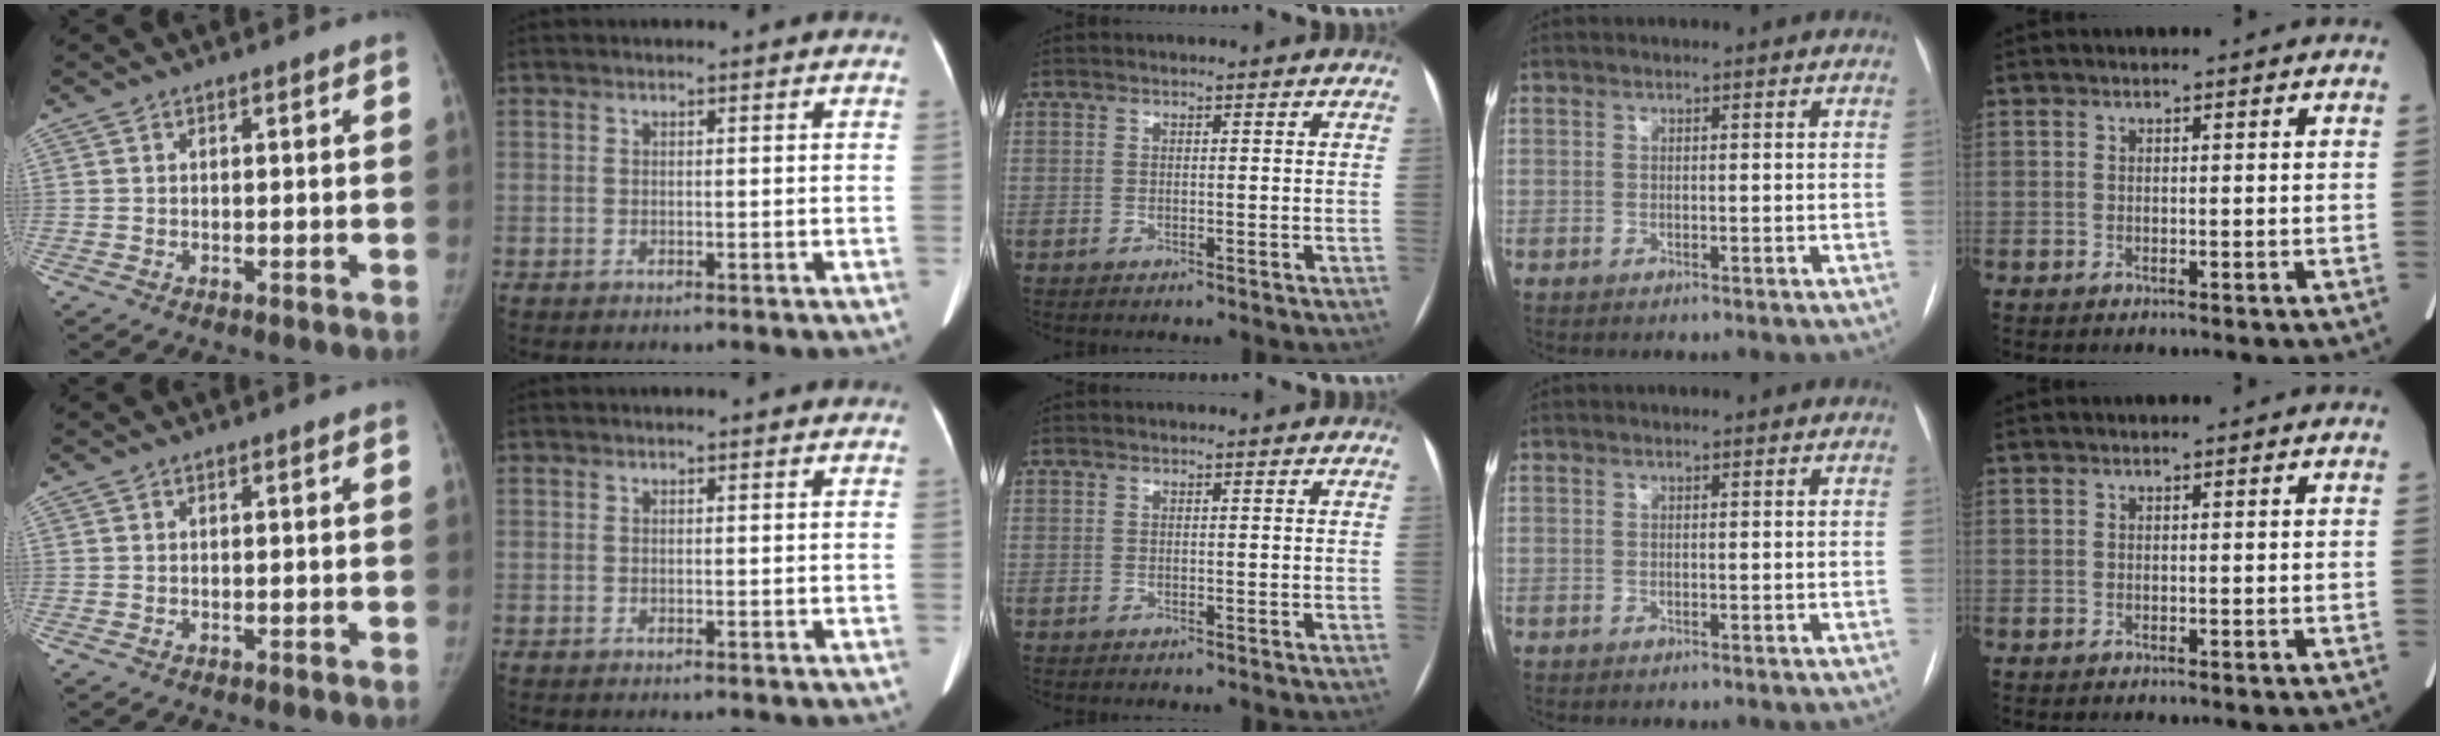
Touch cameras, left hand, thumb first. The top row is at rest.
{"index": {"total": 1.2, "force": [1.1, 0.2, 0.5], "torque": [-0.003, 0.002, 0.009]}}